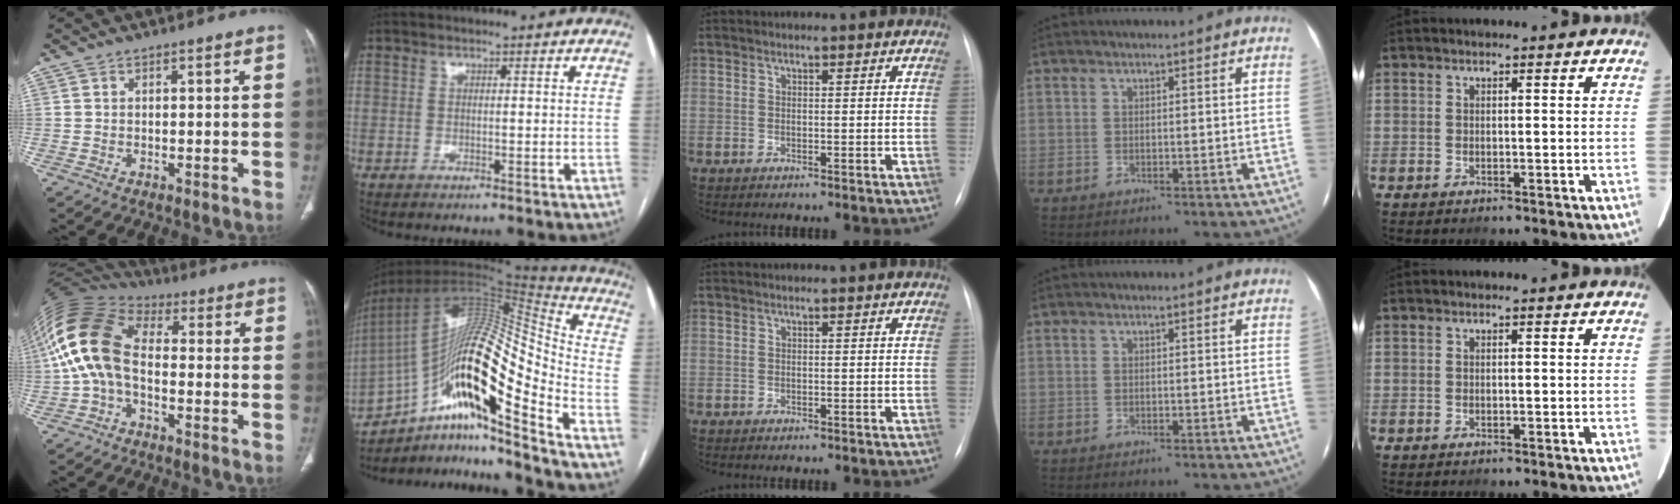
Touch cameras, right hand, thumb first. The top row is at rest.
{"thumb": {"total": 15.0, "force": [-0.9, 9.1, 11.8], "torque": [-0.244, 0.038, -0.029]}, "index": {"total": 24.4, "force": [-12.9, 3.4, 20.4], "torque": [-0.356, 0.017, -0.223]}}